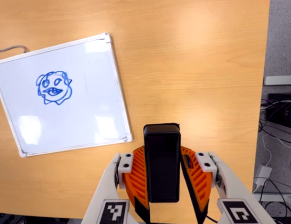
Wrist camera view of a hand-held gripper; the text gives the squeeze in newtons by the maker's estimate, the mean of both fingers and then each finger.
{"total": 5.4, "left": 4.9, "right": 5.9}